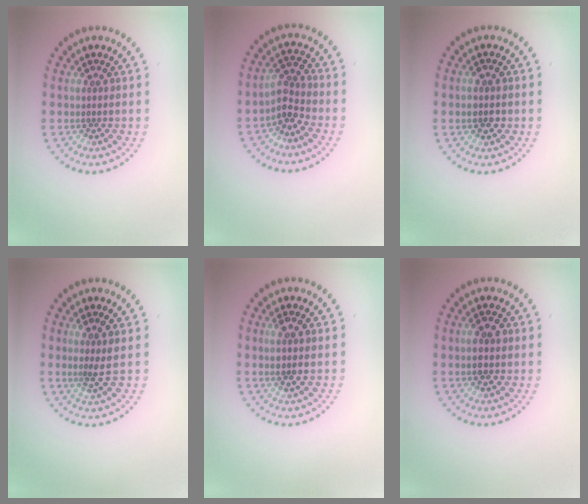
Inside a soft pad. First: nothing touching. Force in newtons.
{"total": 2.4, "press": 1.9, "slide": 1.5}
{"total": 1.8, "press": 1.8, "slide": 0.1}
{"total": 1.9, "press": 1.5, "slide": 1.3}
{"total": 2.0, "press": 1.8, "slide": 0.8}
{"total": 2.5, "press": 2.5, "slide": 0.2}